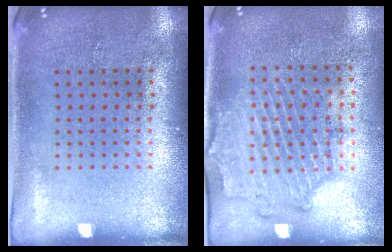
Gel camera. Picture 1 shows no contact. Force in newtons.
{"total": 1.7, "press": 1.5, "slide": 0.8}